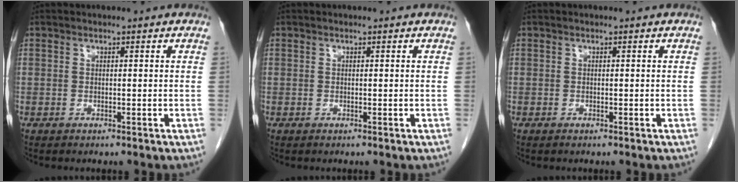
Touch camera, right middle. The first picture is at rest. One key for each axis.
{"total": 0.0}
{"total": 0.0}